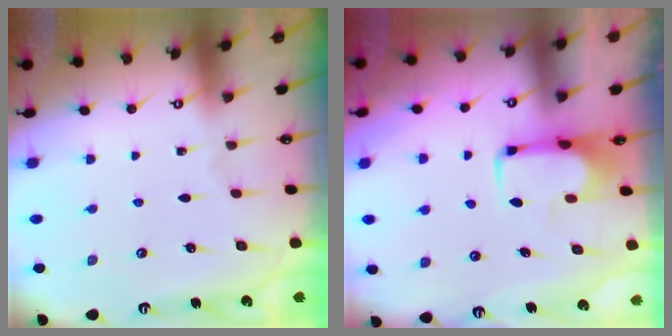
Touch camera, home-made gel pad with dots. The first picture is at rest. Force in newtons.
{"total": 2.1, "press": 2.1, "slide": 0.4}